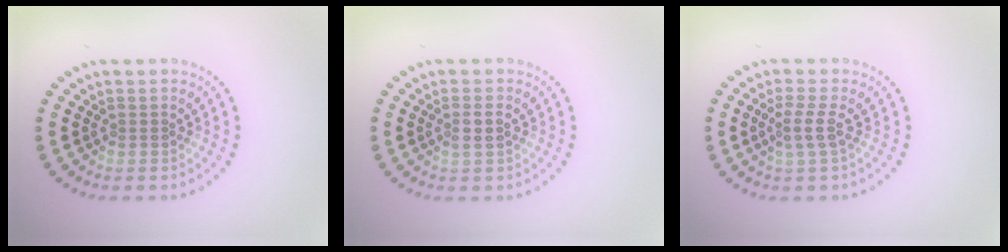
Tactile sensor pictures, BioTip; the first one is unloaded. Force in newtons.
{"total": 1.2, "press": 1.1, "slide": 0.4}
{"total": 2.0, "press": 1.5, "slide": 1.3}